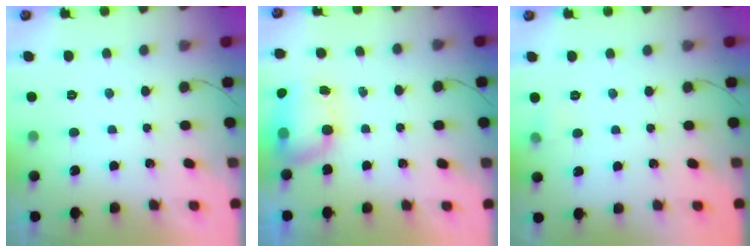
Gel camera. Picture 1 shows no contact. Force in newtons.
{"total": 7.7, "press": 7.5, "slide": 1.7}
{"total": 3.0, "press": 2.7, "slide": 1.3}